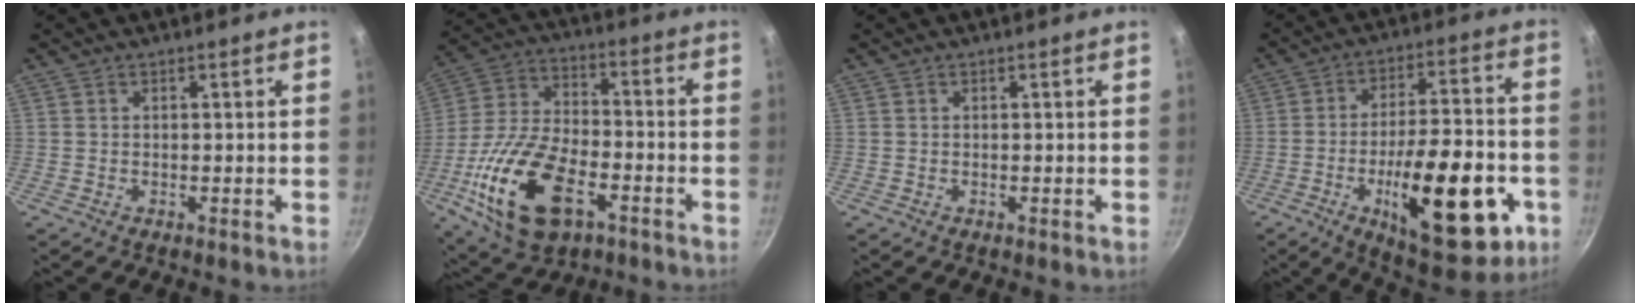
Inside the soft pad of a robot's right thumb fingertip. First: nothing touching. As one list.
[{"total": 21.1, "force": [-7.9, 11.3, 16.0], "torque": [-0.311, 0.025, -0.146]}, {"total": 0.0}, {"total": 24.1, "force": [-8.1, 9.2, 20.8], "torque": [-0.275, 0.028, -0.107]}]